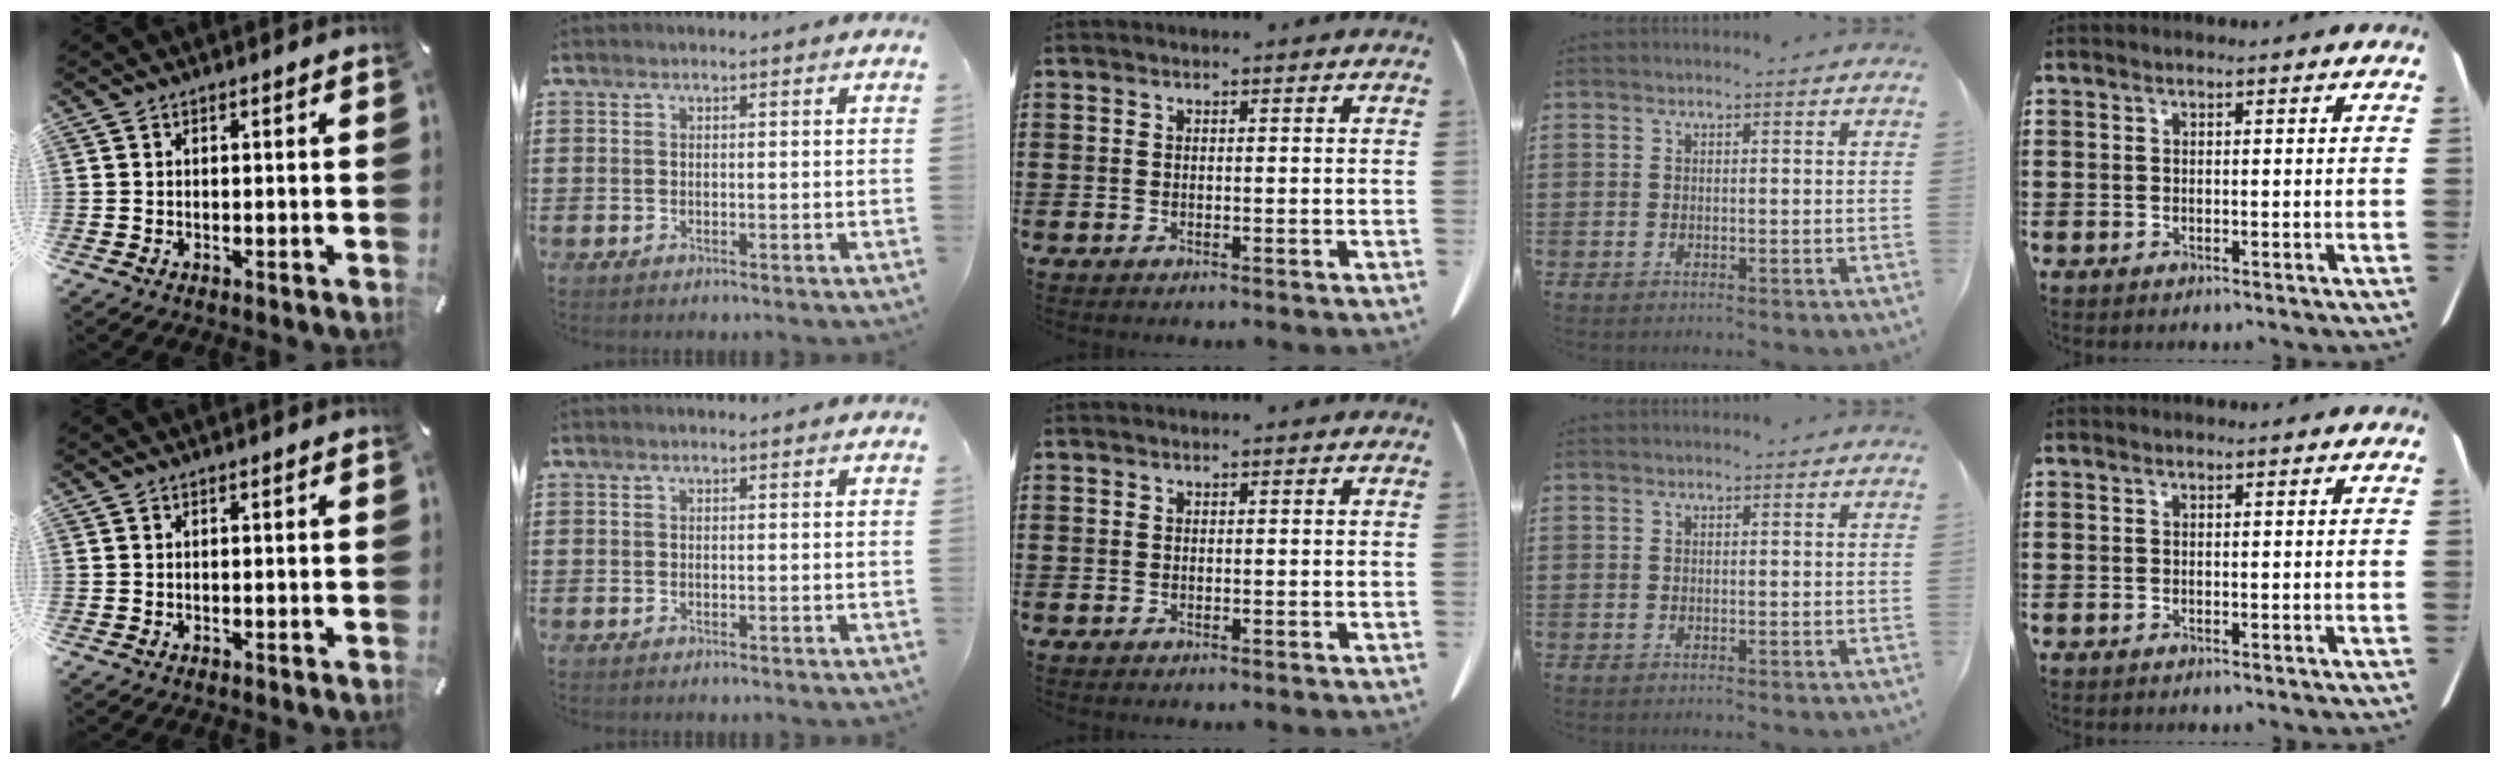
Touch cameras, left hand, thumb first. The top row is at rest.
{}